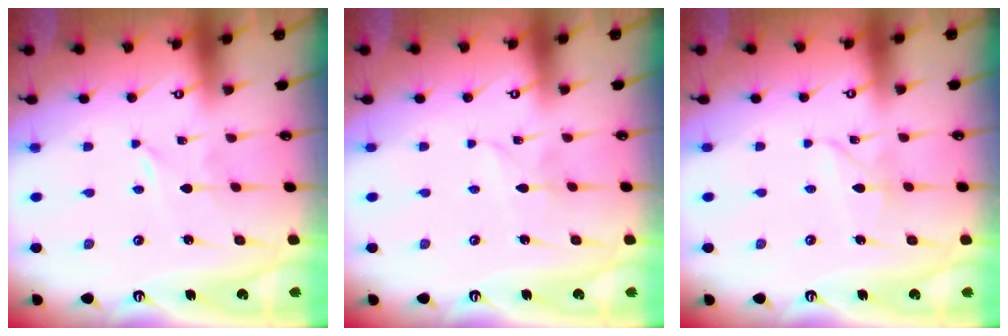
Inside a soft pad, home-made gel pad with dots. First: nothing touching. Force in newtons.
{"total": 2.3, "press": 2.3, "slide": 0.0}
{"total": 3.7, "press": 3.7, "slide": 0.0}